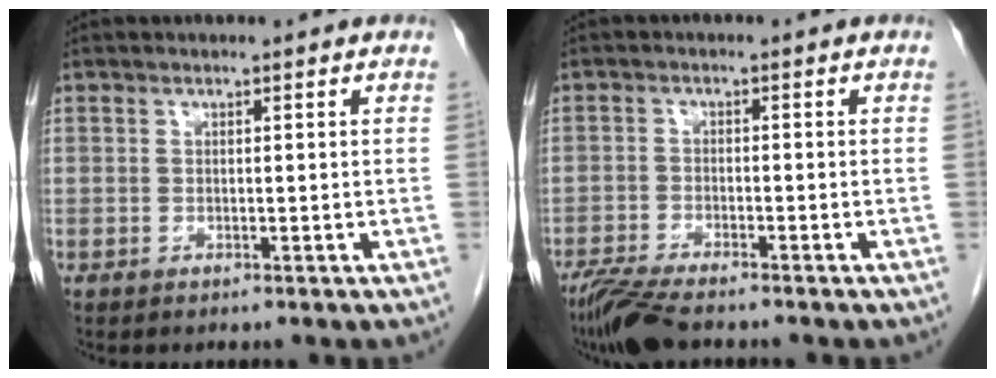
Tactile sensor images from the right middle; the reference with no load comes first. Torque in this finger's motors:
{"motor_torque": [0.36, -0.29, 0.02, 0.04]}